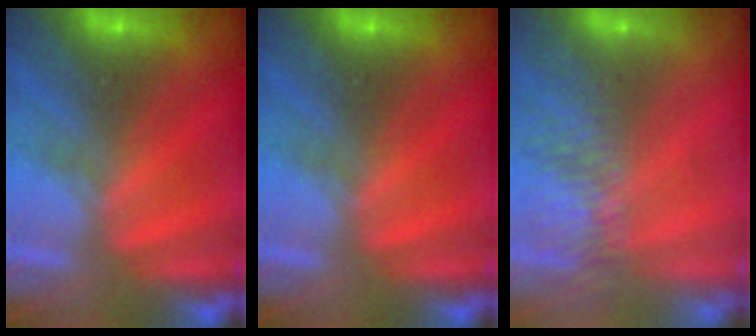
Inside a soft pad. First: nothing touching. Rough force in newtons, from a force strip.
{"total": 0.0}
{"total": 6.8}